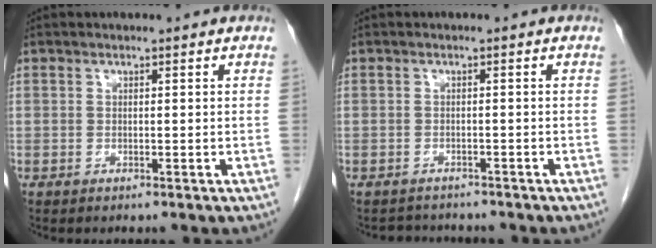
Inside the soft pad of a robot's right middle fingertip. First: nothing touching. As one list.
[{"total": 2.9, "force": [-2.8, 0.8, 0.0], "torque": [-0.001, -0.005, -0.040]}]